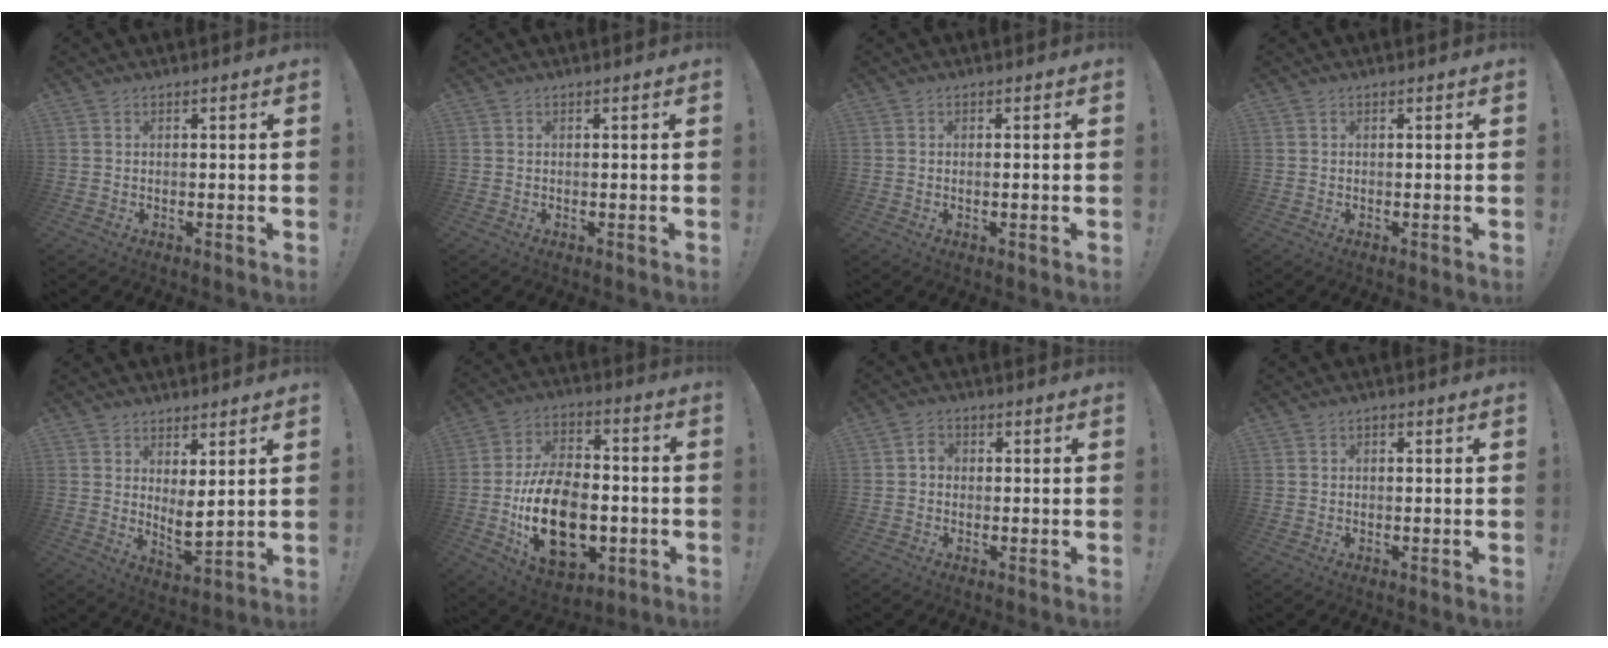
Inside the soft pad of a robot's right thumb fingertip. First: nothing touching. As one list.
[{"total": 0.0}, {"total": 0.7, "force": [-0.3, 0.1, 0.7], "torque": [-0.008, -0.002, -0.006]}, {"total": 0.0}, {"total": 5.5, "force": [2.7, 1.7, 4.4], "torque": [-0.063, -0.029, 0.053]}, {"total": 23.5, "force": [-6.4, 15.1, 16.8], "torque": [-0.298, 0.037, -0.090]}, {"total": 2.3, "force": [-0.6, 1.9, 1.3], "torque": [-0.025, 0.010, -0.012]}, {"total": 0.6, "force": [-0.5, 0.3, 0.0], "torque": [0.000, 0.003, -0.009]}]